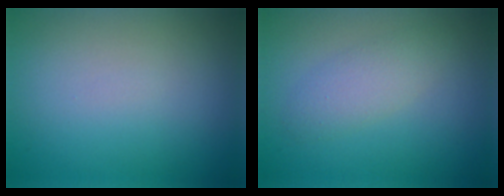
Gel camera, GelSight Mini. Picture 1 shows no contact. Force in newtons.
{"total": 2.3, "press": 2.3, "slide": 0.0}